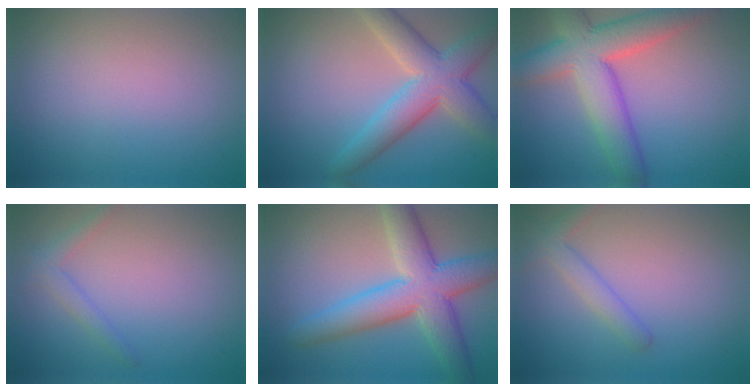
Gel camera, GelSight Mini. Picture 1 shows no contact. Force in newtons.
{"total": 6.6, "press": 6.5, "slide": 0.3}
{"total": 8.4, "press": 8.4, "slide": 0.6}
{"total": 1.6, "press": 1.6, "slide": 0.1}
{"total": 8.3, "press": 8.3, "slide": 0.2}
{"total": 2.3, "press": 2.3, "slide": 0.1}